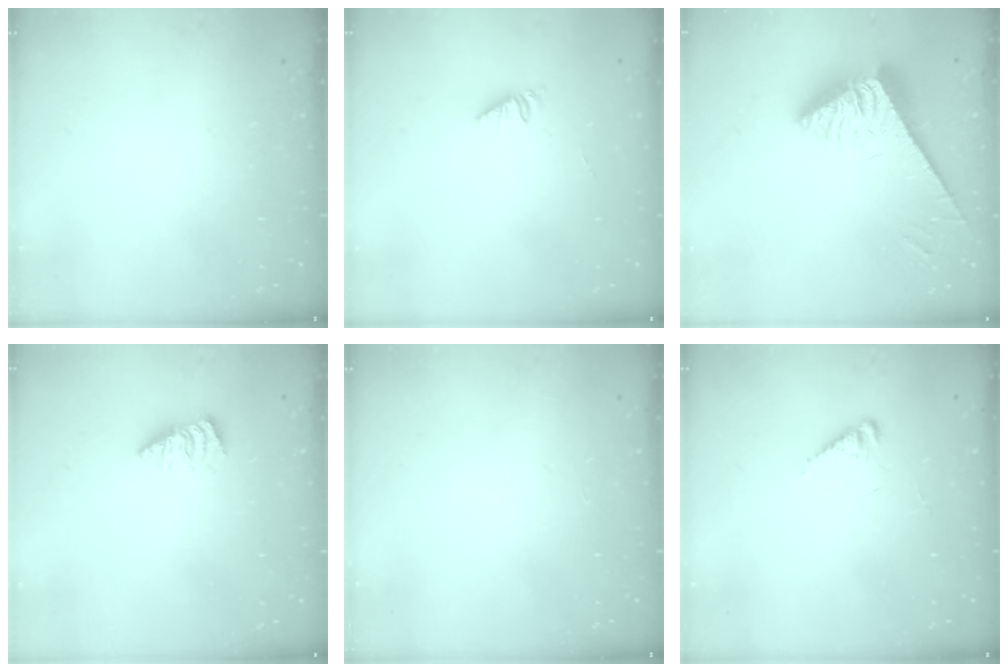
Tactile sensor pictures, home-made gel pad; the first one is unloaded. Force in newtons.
{"total": 1.1, "press": 1.0, "slide": 0.3}
{"total": 6.5, "press": 6.5, "slide": 0.1}
{"total": 1.4, "press": 1.3, "slide": 0.2}
{"total": 0.0}
{"total": 2.7, "press": 2.6, "slide": 0.4}